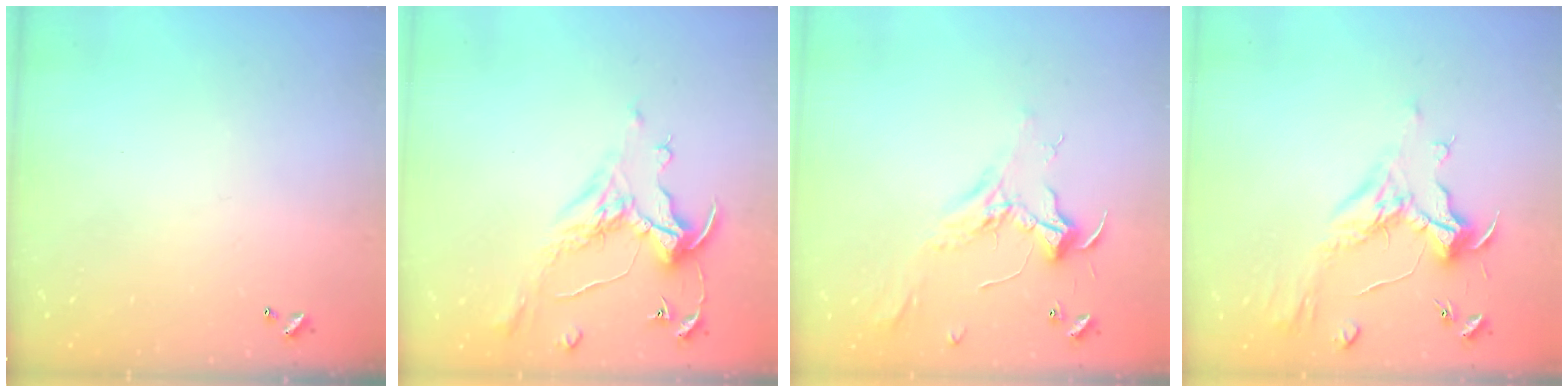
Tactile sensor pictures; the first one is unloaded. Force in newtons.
{"total": 0.9, "press": 0.7, "slide": 0.5}
{"total": 2.3, "press": 2.2, "slide": 0.6}
{"total": 1.0, "press": 0.2, "slide": 1.0}